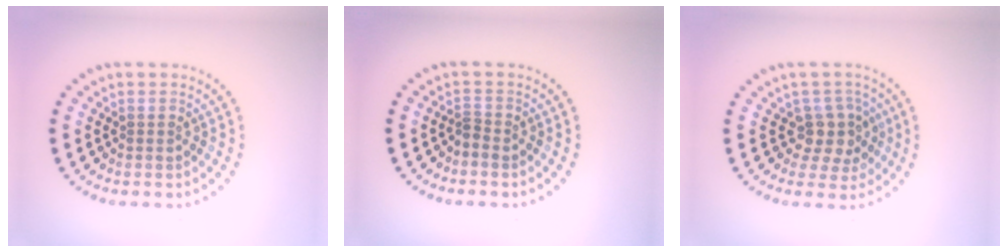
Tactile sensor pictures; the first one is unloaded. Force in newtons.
{"total": 0.7, "press": 0.4, "slide": 0.6}
{"total": 3.0, "press": 2.4, "slide": 1.9}